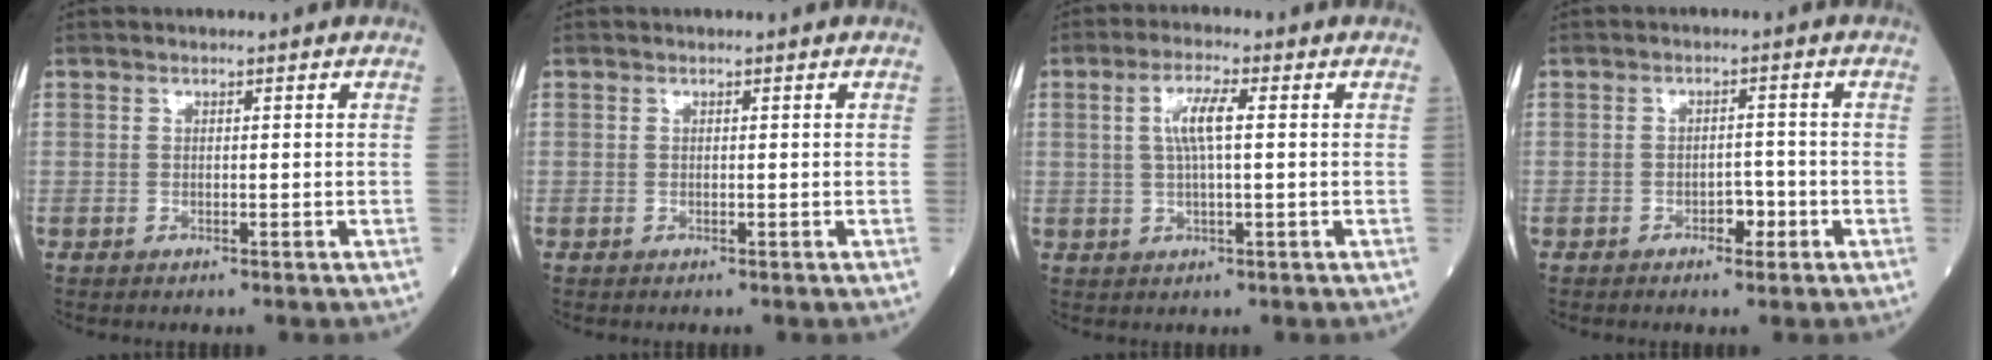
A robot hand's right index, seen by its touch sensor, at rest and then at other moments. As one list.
[{"total": 0.0}, {"total": 5.0, "force": [1.0, 0.6, 4.9], "torque": [-0.100, 0.006, 0.019]}, {"total": 2.5, "force": [-1.3, 1.3, 1.6], "torque": [-0.016, 0.007, -0.018]}]